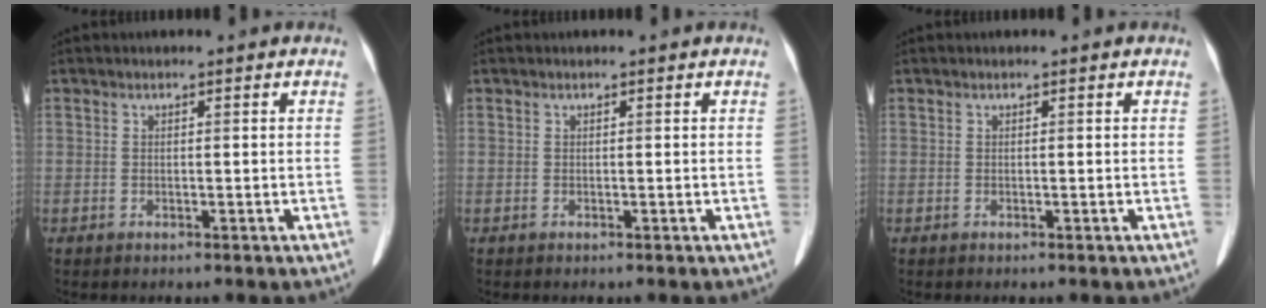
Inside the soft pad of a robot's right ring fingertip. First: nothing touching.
{"total": 0.0}
{"total": 0.0}